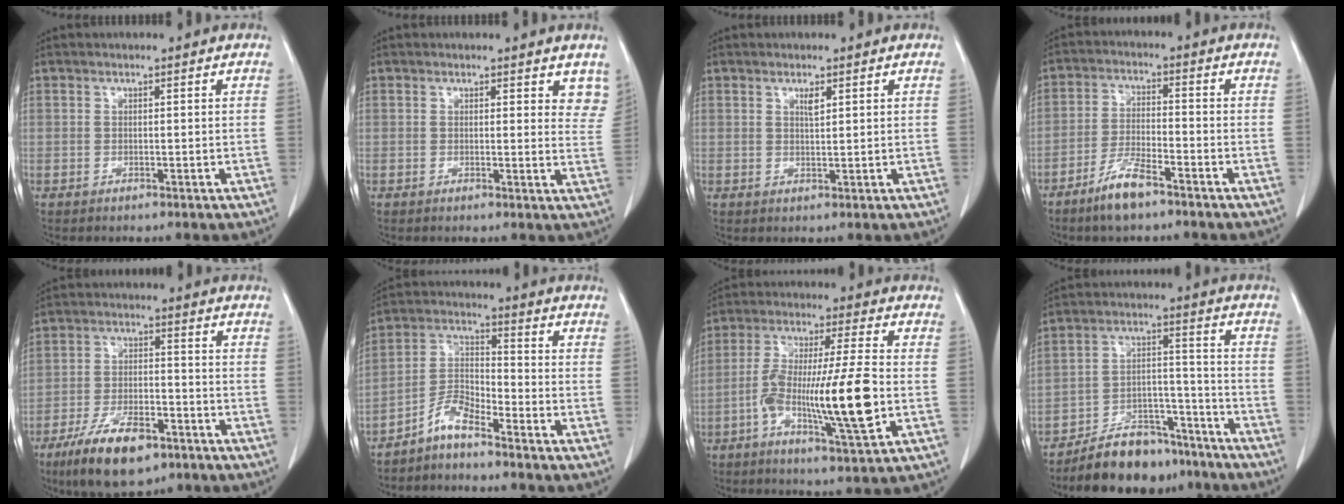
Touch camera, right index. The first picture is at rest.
{"total": 5.0, "force": [4.0, 1.8, 2.2], "torque": [-0.008, -0.017, 0.029]}
{"total": 1.4, "force": [0.8, 0.2, 1.1], "torque": [-0.022, -0.003, 0.015]}
{"total": 6.6, "force": [-4.8, 1.3, 4.3], "torque": [-0.092, -0.007, -0.092]}
{"total": 11.8, "force": [-7.4, 4.3, 8.1], "torque": [-0.152, -0.008, -0.126]}
{"total": 5.5, "force": [-4.5, 1.1, 2.8], "torque": [-0.063, 0.000, -0.095]}
{"total": 14.7, "force": [-3.3, 0.9, 14.3], "torque": [-0.260, -0.002, -0.057]}
{"total": 12.0, "force": [-10.2, 4.9, 3.8], "torque": [-0.048, 0.041, -0.167]}